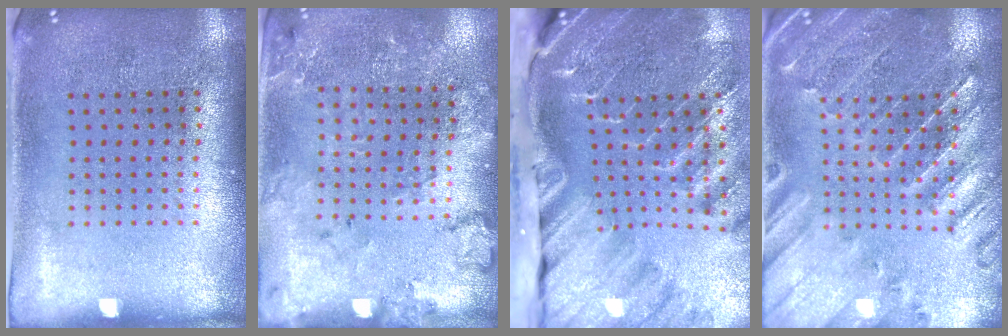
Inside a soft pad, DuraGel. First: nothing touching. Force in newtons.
{"total": 1.8, "press": 1.7, "slide": 0.4}
{"total": 4.2, "press": 3.2, "slide": 2.8}
{"total": 1.0, "press": 0.9, "slide": 0.3}